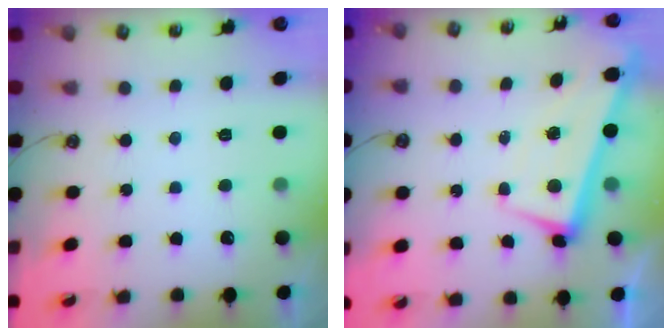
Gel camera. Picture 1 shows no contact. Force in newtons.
{"total": 1.5, "press": 0.5, "slide": 1.4}